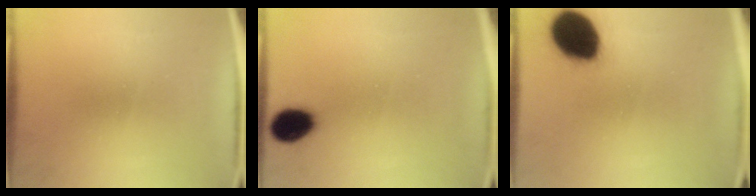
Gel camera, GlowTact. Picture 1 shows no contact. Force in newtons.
{"total": 7.0}
{"total": 17.6}